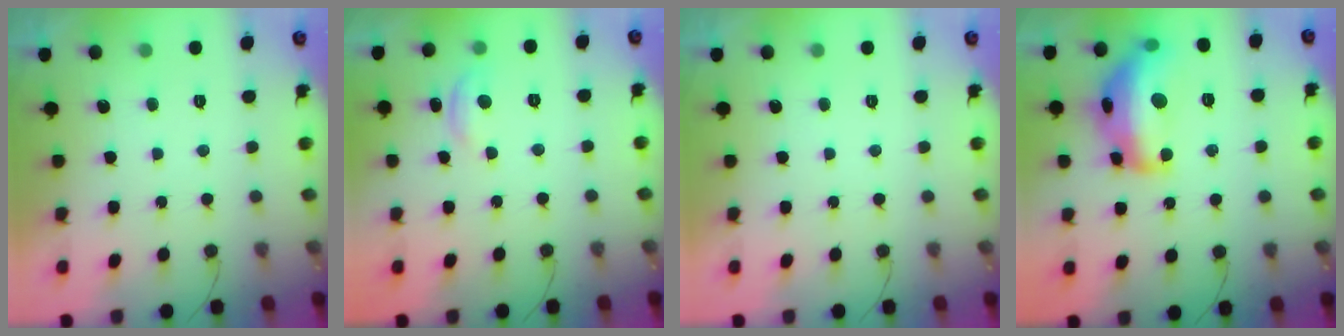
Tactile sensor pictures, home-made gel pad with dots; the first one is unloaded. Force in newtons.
{"total": 5.9, "press": 5.8, "slide": 0.6}
{"total": 0.0}
{"total": 19.0, "press": 18.9, "slide": 1.1}